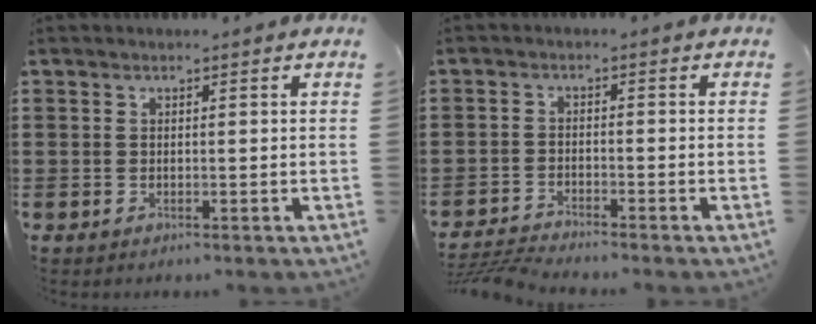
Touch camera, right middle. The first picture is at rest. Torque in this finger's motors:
{"motor_torque": [0.58, -0.23, 0.10, 0.02]}